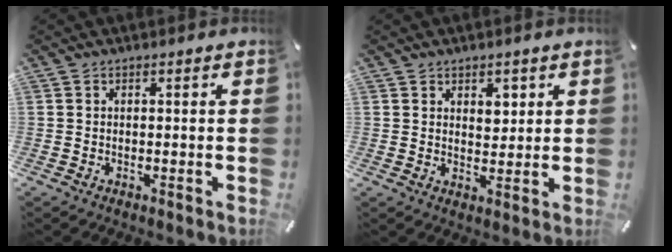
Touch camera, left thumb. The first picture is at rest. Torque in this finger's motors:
{"motor_torque": [0.20, -0.17, 0.11, 0.07, 0.01]}